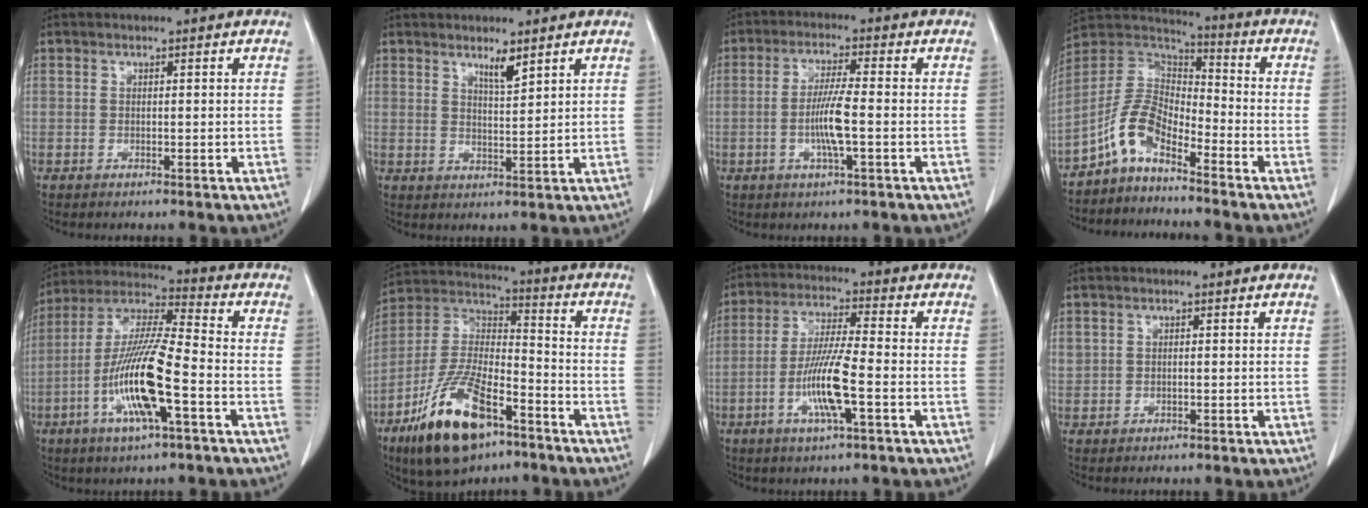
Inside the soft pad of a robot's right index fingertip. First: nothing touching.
{"total": 3.1, "force": [2.4, 0.3, 2.0], "torque": [-0.037, -0.008, 0.044]}
{"total": 6.2, "force": [-1.3, 0.1, 6.1], "torque": [-0.121, -0.004, -0.026]}
{"total": 8.2, "force": [-5.4, 3.3, 5.2], "torque": [-0.117, 0.025, -0.114]}
{"total": 14.9, "force": [-4.6, 1.5, 14.0], "torque": [-0.283, -0.006, -0.090]}
{"total": 17.4, "force": [-10.1, 6.1, 12.8], "torque": [-0.266, -0.012, -0.183]}
{"total": 9.6, "force": [-2.9, 0.5, 9.1], "torque": [-0.179, -0.009, -0.060]}
{"total": 1.2, "force": [0.4, 1.1, 0.4], "torque": [-0.012, 0.010, 0.013]}